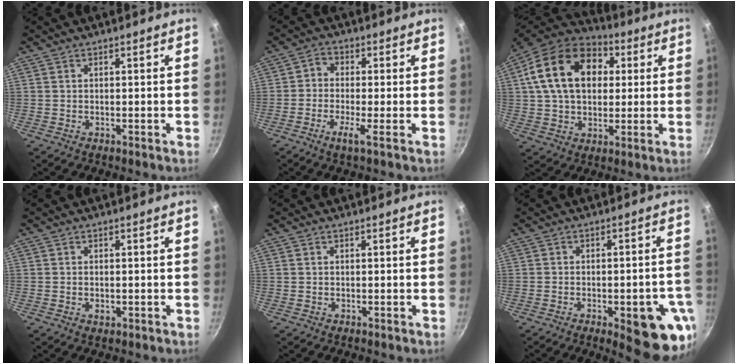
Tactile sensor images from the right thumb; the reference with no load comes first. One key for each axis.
{"total": 4.1, "fx": -1.6, "fy": 1.0, "fz": 3.6, "tx": -0.072, "ty": 0.017, "tz": -0.039}
{"total": 20.6, "fx": 5.0, "fy": 14.4, "fz": 13.8, "tx": -0.221, "ty": 0.017, "tz": 0.074}
{"total": 1.6, "fx": -0.4, "fy": 1.1, "fz": 1.1, "tx": -0.017, "ty": 0.000, "tz": -0.006}
{"total": 0.0}
{"total": 13.7, "fx": -5.2, "fy": 4.7, "fz": 11.8, "tx": -0.109, "ty": 0.016, "tz": -0.063}